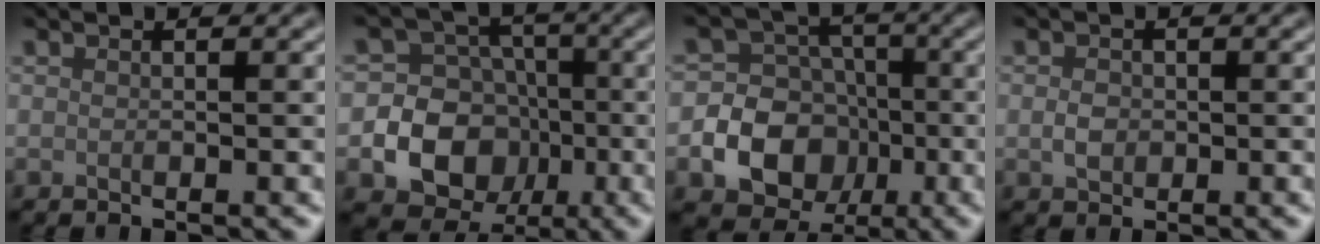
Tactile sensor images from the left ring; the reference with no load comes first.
{"total": 11.7, "force": [-3.0, 10.7, 3.8], "torque": [-0.069, -0.013, -0.066]}
{"total": 10.1, "force": [-2.8, 9.0, 3.6], "torque": [-0.053, -0.009, -0.072]}
{"total": 1.6, "force": [-0.1, 1.3, 1.0], "torque": [-0.020, -0.001, -0.006]}